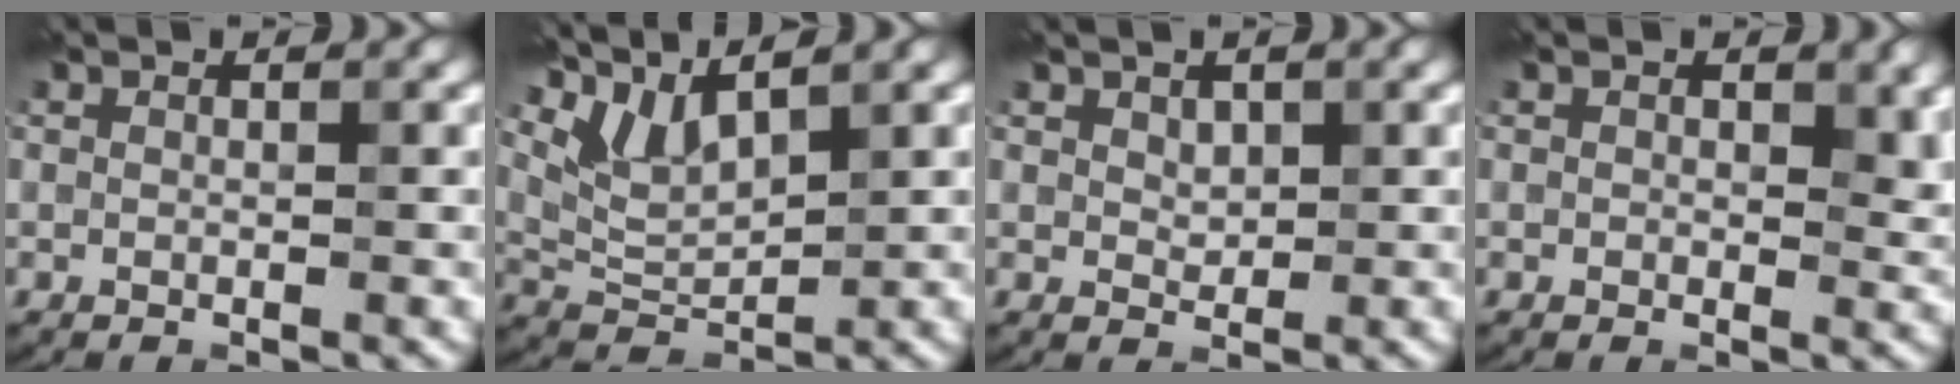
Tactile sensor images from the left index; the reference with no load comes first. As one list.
[{"total": 3.8, "force": [3.2, 1.2, 1.7], "torque": [-0.050, -0.001, 0.072]}, {"total": 1.2, "force": [0.8, 0.9, 0.3], "torque": [-0.006, 0.002, 0.017]}, {"total": 3.2, "force": [0.6, 2.0, 2.4], "torque": [-0.022, 0.004, 0.007]}]